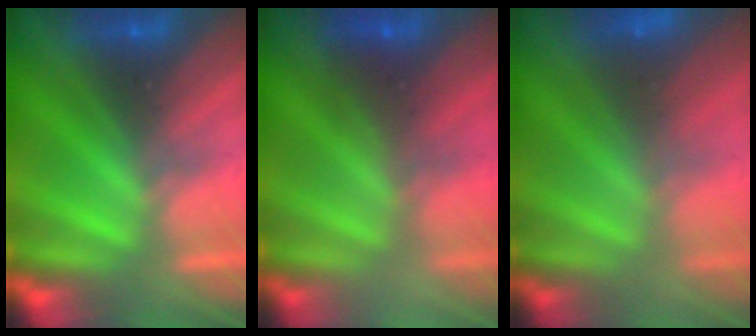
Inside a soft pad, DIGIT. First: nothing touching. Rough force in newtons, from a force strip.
{"total": 2.0}
{"total": 3.1}